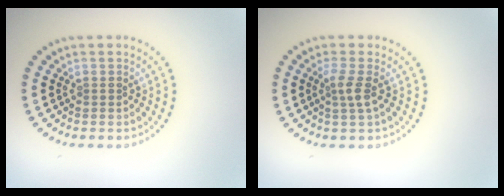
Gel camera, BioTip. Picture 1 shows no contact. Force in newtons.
{"total": 1.8, "press": 1.4, "slide": 1.2}